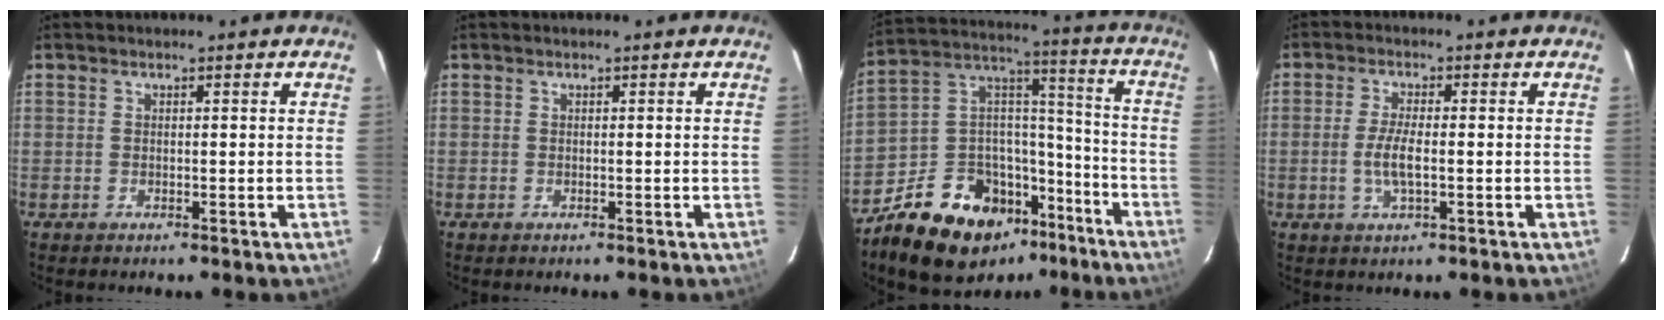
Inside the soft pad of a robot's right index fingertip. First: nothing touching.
{"total": 0.0}
{"total": 20.4, "force": [-12.8, 12.6, 9.8], "torque": [-0.205, 0.062, -0.188]}
{"total": 4.8, "force": [-0.8, 1.2, 4.6], "torque": [-0.092, -0.003, -0.015]}